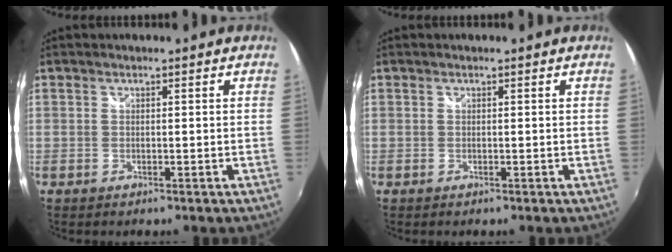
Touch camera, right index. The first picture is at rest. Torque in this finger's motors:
{"motor_torque": [0.01, 0.01, 0.00, 0.00]}